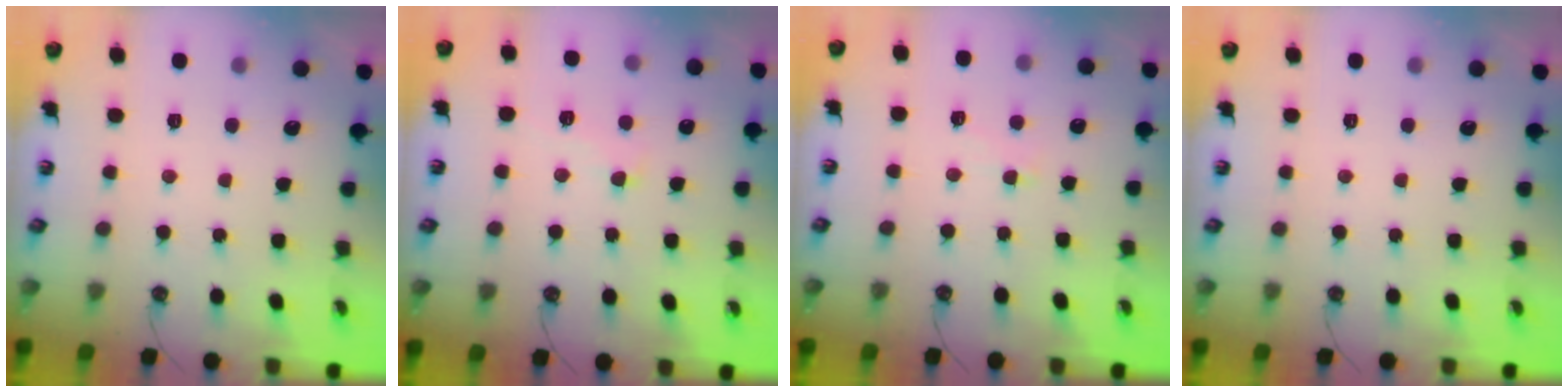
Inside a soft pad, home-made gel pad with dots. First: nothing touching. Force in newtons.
{"total": 2.1, "press": 2.1, "slide": 0.5}
{"total": 1.5, "press": 1.4, "slide": 0.6}
{"total": 0.0}